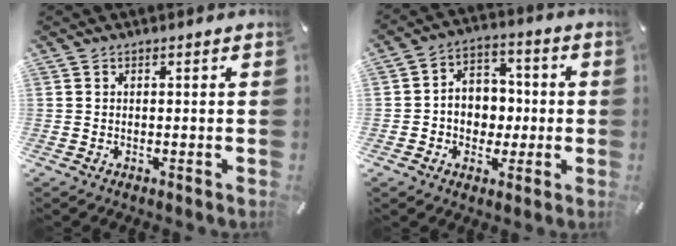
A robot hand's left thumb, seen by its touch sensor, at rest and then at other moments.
{"total": 8.2, "force": [-1.2, 7.3, 3.5], "torque": [-0.058, 0.019, -0.017]}